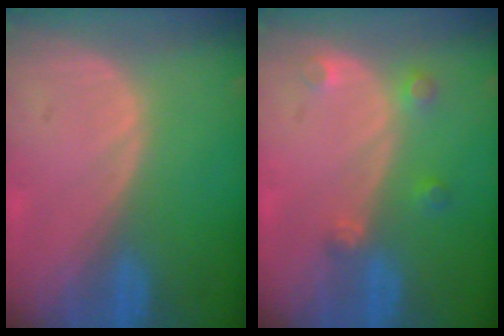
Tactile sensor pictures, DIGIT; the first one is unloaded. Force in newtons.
{"total": 2.6, "press": 2.6, "slide": 0.5}